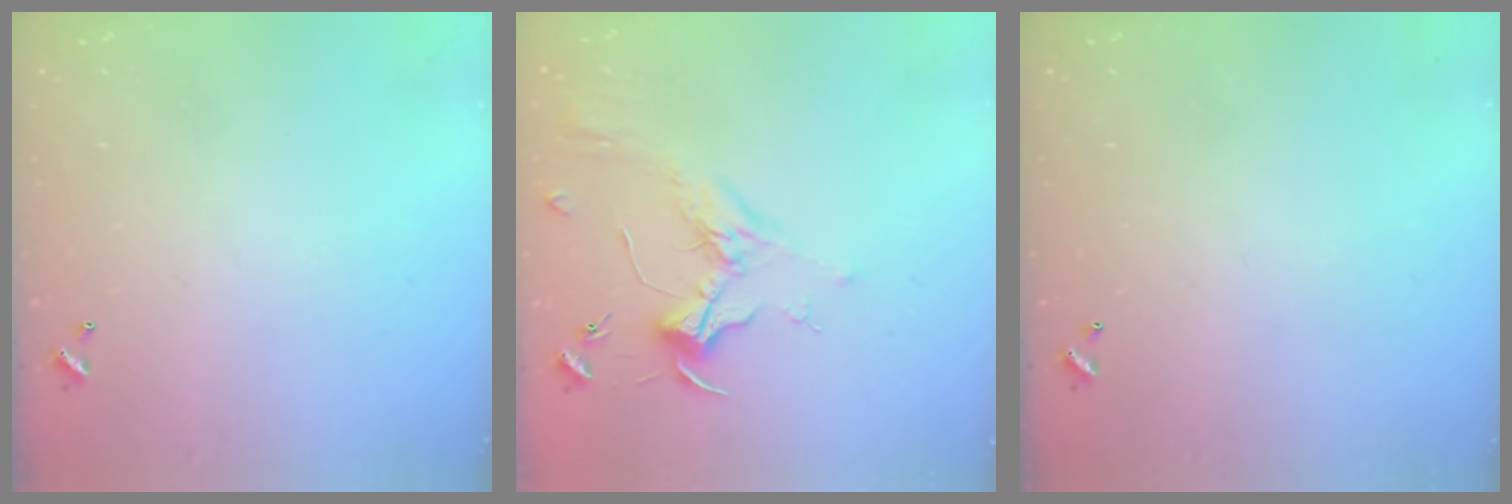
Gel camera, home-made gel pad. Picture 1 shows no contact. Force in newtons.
{"total": 1.8, "press": 1.6, "slide": 0.7}
{"total": 0.0}